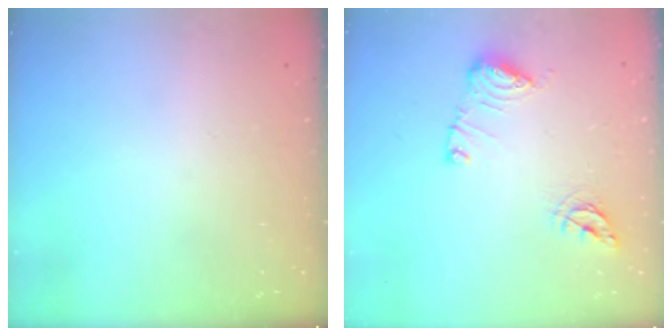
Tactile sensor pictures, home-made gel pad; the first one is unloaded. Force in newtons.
{"total": 11.2, "press": 11.1, "slide": 1.4}